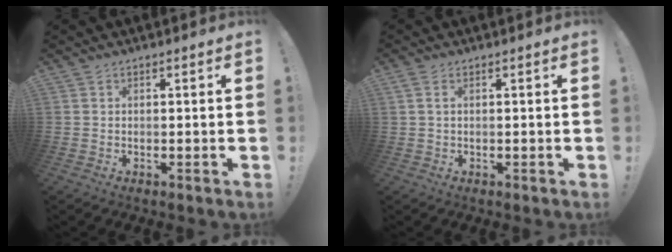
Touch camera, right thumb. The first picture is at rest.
{"total": 2.1, "force": [0.8, 0.9, 1.7], "torque": [-0.041, 0.005, 0.016]}